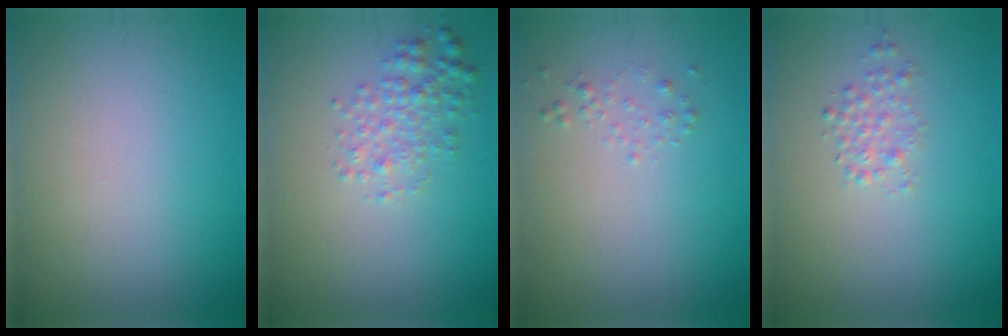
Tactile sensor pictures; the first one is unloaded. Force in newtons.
{"total": 2.4, "press": 2.4, "slide": 0.1}
{"total": 0.7, "press": 0.7, "slide": 0.0}
{"total": 1.3, "press": 1.3, "slide": 0.0}